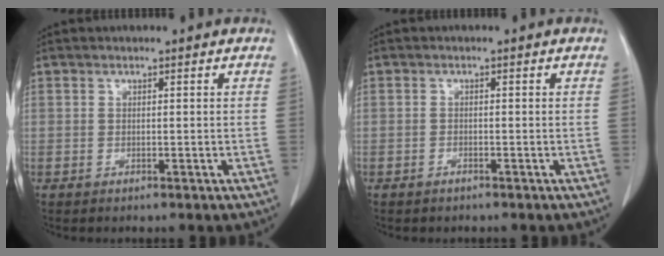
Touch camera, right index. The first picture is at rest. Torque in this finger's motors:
{"motor_torque": [-0.05, 0.06, 0.05, 0.01]}